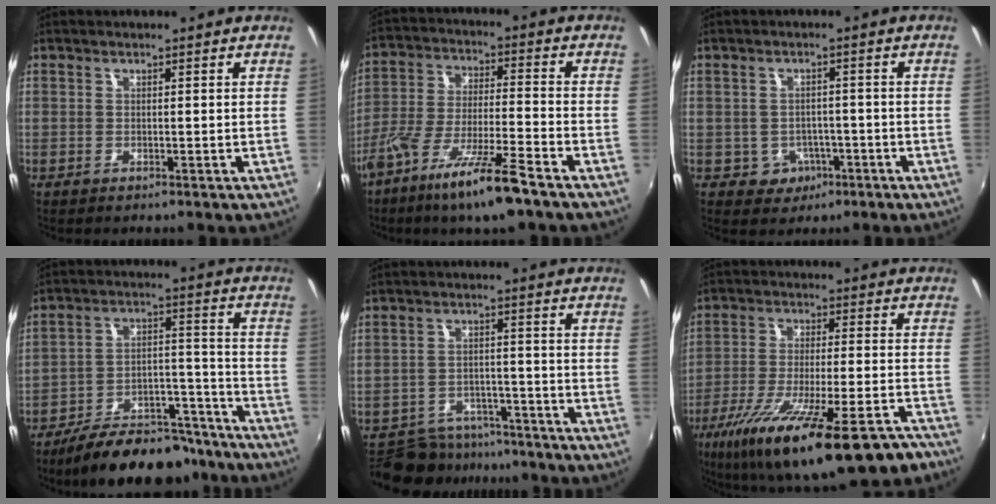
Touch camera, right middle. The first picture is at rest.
{"total": 13.4, "force": [-9.0, 1.1, 9.8], "torque": [-0.195, -0.027, -0.165]}
{"total": 4.6, "force": [-1.9, 4.1, 0.9], "torque": [-0.030, 0.008, -0.019]}
{"total": 18.7, "force": [-15.7, 6.8, 7.7], "torque": [-0.135, 0.022, -0.213]}
{"total": 9.9, "force": [-8.7, 4.4, 1.9], "torque": [-0.051, 0.007, -0.126]}
{"total": 25.8, "force": [-17.8, 5.7, 17.8], "torque": [-0.309, -0.071, -0.268]}